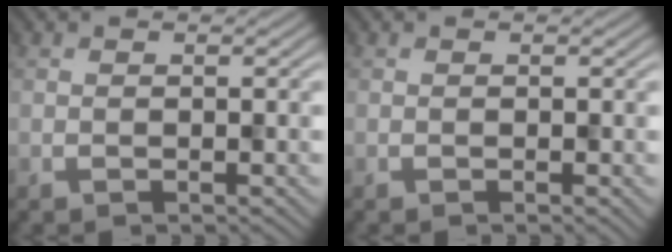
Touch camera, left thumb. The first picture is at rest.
{"total": 0.7, "force": [-0.2, 0.1, 0.6], "torque": [-0.006, 0.001, -0.003]}